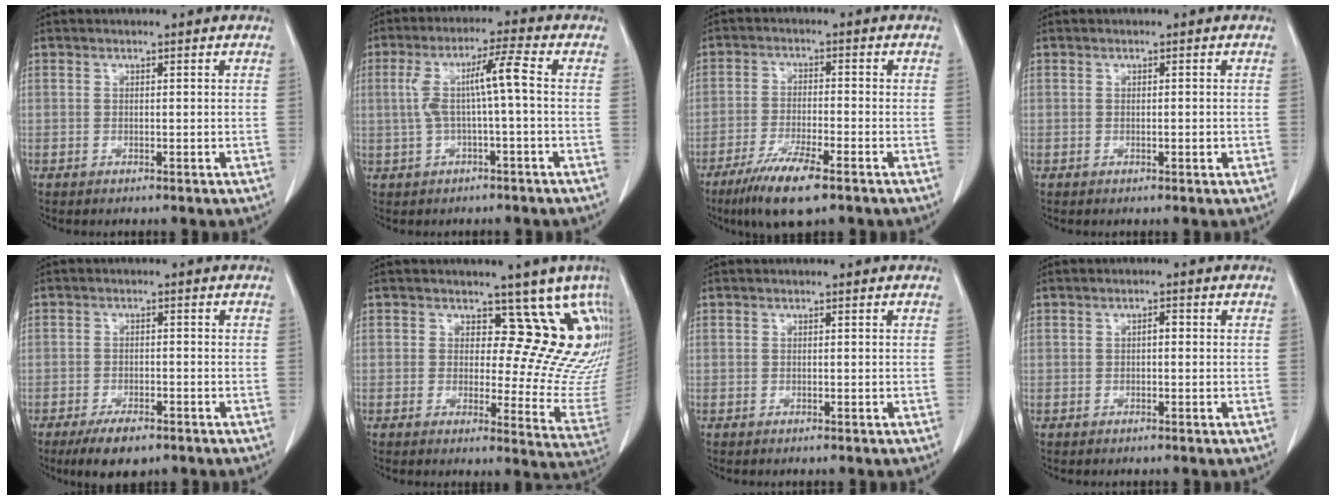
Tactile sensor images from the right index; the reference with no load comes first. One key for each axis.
{"total": 6.7, "fx": 0.1, "fy": 0.0, "fz": 6.7, "tx": -0.135, "ty": 0.028, "tz": 0.004}
{"total": 8.4, "fx": -5.5, "fy": 1.0, "fz": 6.3, "tx": -0.119, "ty": -0.019, "tz": -0.096}
{"total": 0.9, "fx": -0.3, "fy": 0.2, "fz": 0.9, "tx": -0.016, "ty": 0.000, "tz": -0.003}
{"total": 5.3, "fx": -3.7, "fy": 2.0, "fz": 3.3, "tx": -0.056, "ty": -0.004, "tz": -0.057}
{"total": 13.8, "fx": 10.0, "fy": 6.2, "fz": 7.3, "tx": -0.058, "ty": -0.034, "tz": 0.083}
{"total": 0.0}
{"total": 1.1, "fx": 0.0, "fy": 0.4, "fz": 1.0, "tx": -0.014, "ty": 0.004, "tz": -0.002}